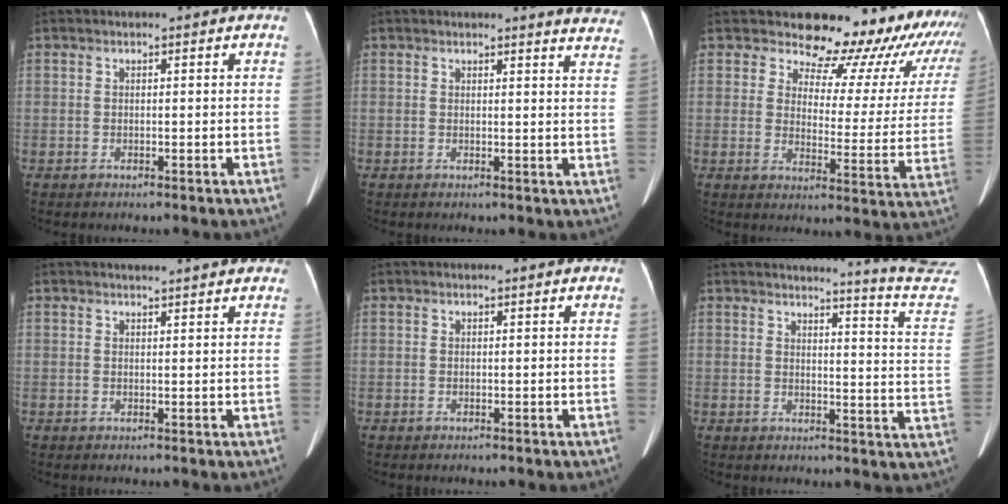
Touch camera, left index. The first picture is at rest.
{"total": 7.3, "force": [7.2, 0.2, 1.0], "torque": [0.007, -0.054, 0.046]}
{"total": 20.3, "force": [19.1, 5.9, 3.5], "torque": [-0.014, -0.095, 0.198]}
{"total": 5.3, "force": [4.9, 0.6, 2.0], "torque": [-0.026, 0.016, 0.052]}
{"total": 0.0}
{"total": 13.6, "force": [13.2, -3.2, 1.2], "torque": [-0.020, -0.147, 0.131]}